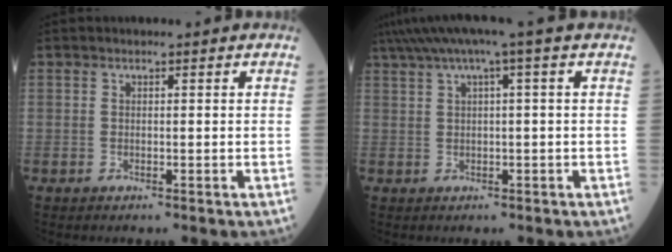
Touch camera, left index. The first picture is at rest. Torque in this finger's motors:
{"motor_torque": [0.90, -0.98, 0.49, 0.06]}